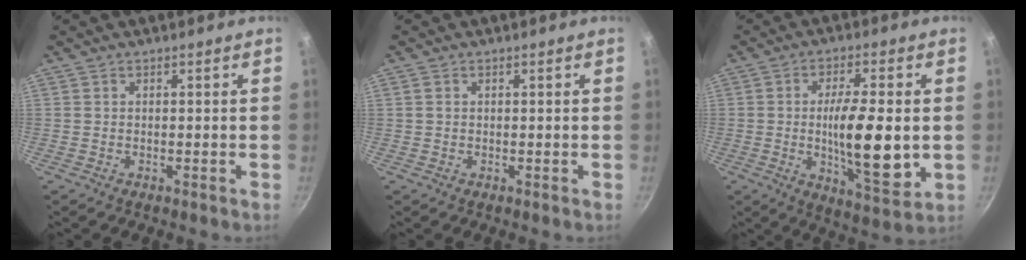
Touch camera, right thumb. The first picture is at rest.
{"total": 0.8, "force": [0.2, 0.6, 0.4], "torque": [-0.006, 0.003, 0.003]}
{"total": 15.0, "force": [-1.0, 4.6, 14.3], "torque": [-0.229, -0.012, -0.012]}